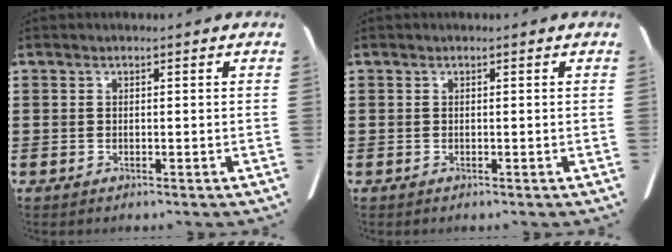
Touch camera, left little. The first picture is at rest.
{"total": 0.0}